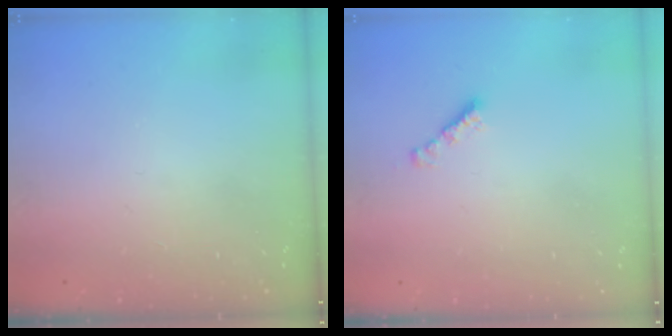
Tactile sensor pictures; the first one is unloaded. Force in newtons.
{"total": 2.4, "press": 2.4, "slide": 0.4}